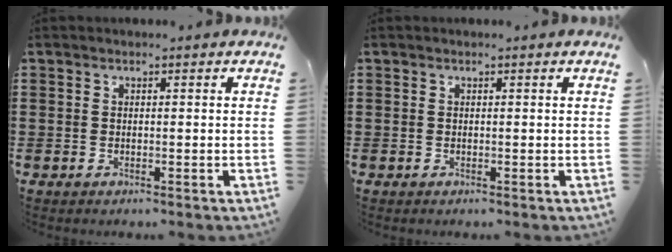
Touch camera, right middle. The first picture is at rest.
{"total": 0.0}